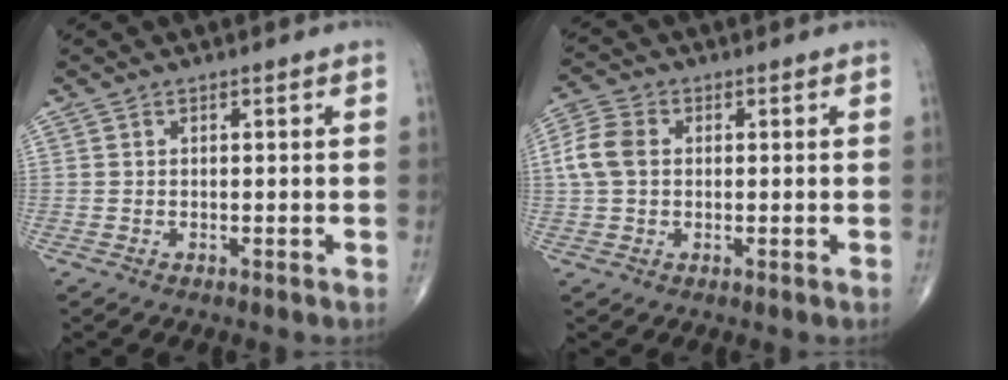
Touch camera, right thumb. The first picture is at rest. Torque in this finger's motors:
{"motor_torque": [-0.60, 0.73, 0.61, 0.00, 0.14]}